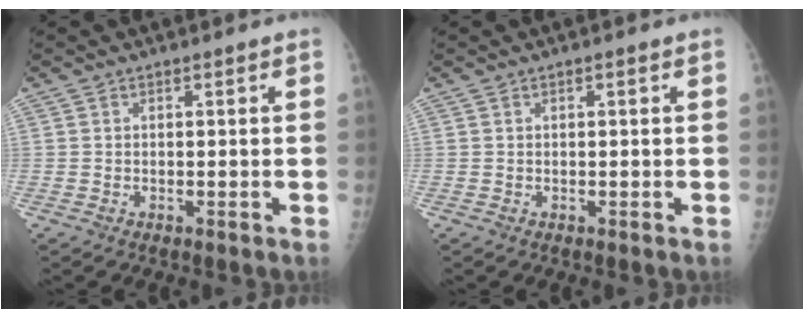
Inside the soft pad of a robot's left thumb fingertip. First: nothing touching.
{"total": 0.0}